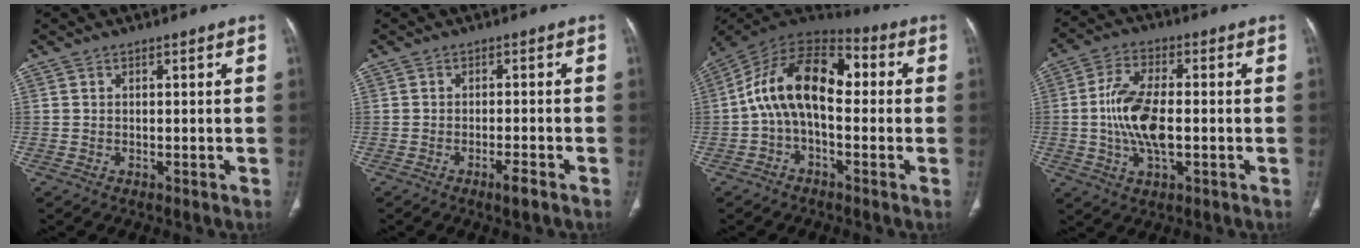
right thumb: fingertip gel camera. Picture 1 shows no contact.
{"total": 2.8, "force": [-1.7, 0.3, 2.1], "torque": [-0.042, 0.005, -0.031]}
{"total": 15.5, "force": [0.1, 8.6, 12.9], "torque": [-0.205, 0.050, -0.013]}
{"total": 11.6, "force": [-0.9, 5.5, 10.2], "torque": [-0.205, 0.008, -0.017]}